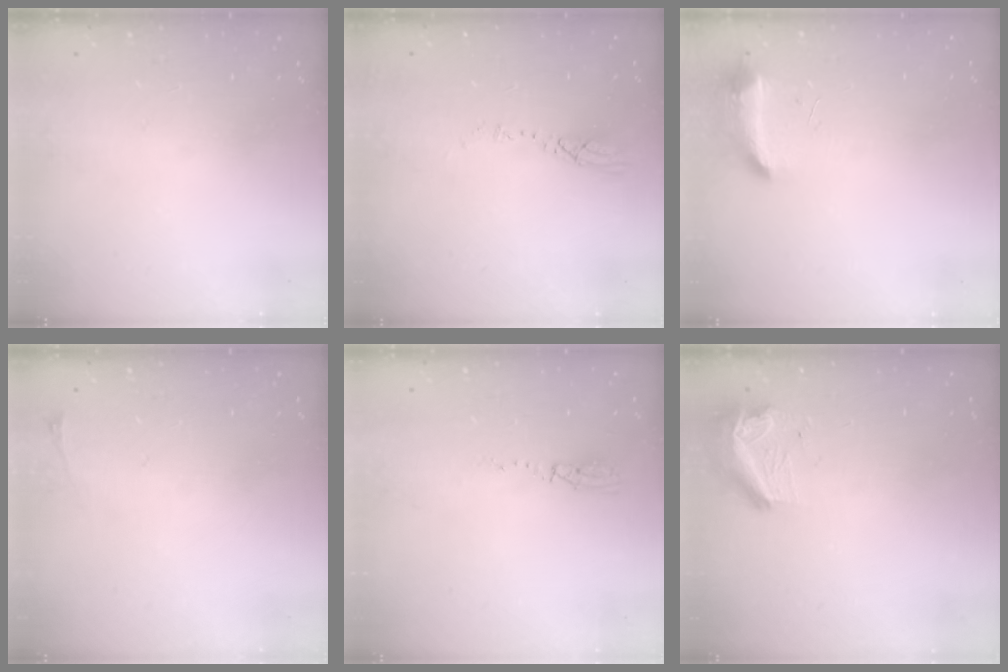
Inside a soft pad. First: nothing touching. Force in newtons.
{"total": 5.2, "press": 5.2, "slide": 0.4}
{"total": 18.6, "press": 10.8, "slide": 15.1}
{"total": 2.8, "press": 2.1, "slide": 1.9}
{"total": 3.5, "press": 2.8, "slide": 2.2}
{"total": 9.3, "press": 9.2, "slide": 1.6}